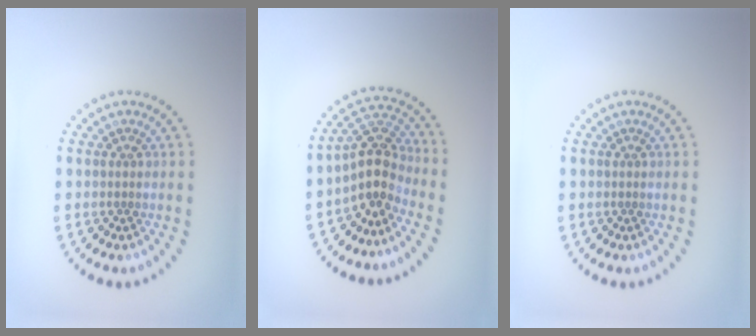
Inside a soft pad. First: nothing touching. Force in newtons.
{"total": 3.7, "press": 3.0, "slide": 2.3}
{"total": 0.0}